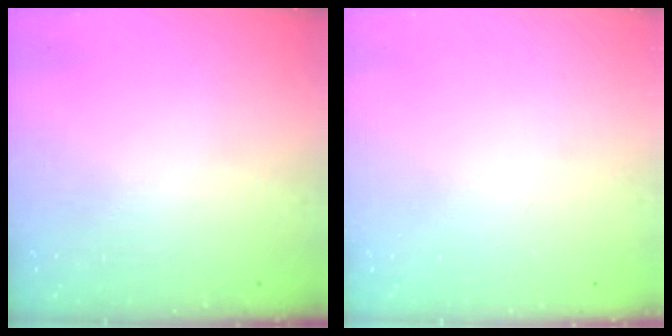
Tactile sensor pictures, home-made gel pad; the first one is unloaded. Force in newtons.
{"total": 0.0}